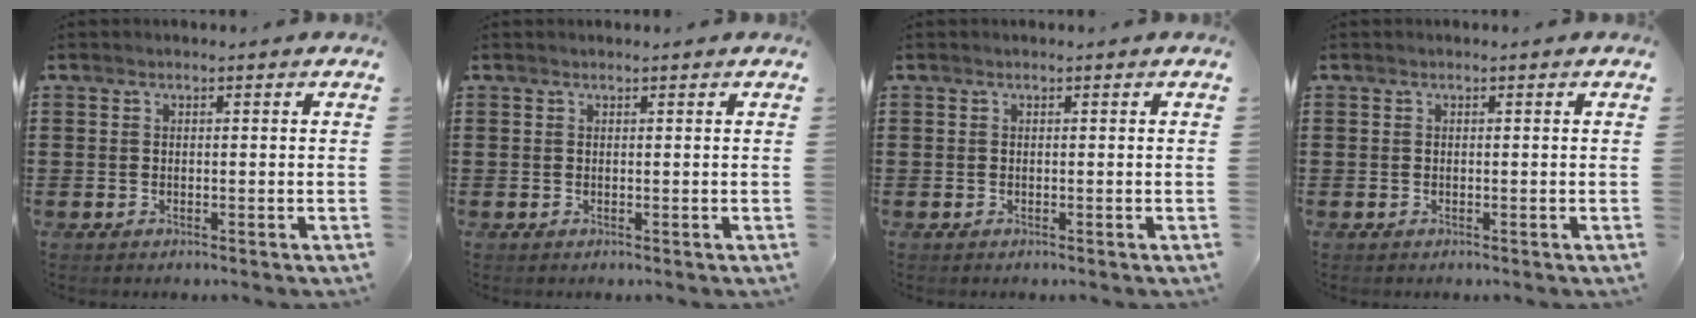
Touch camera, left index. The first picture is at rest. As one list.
[{"total": 0.0}, {"total": 0.0}, {"total": 0.0}]